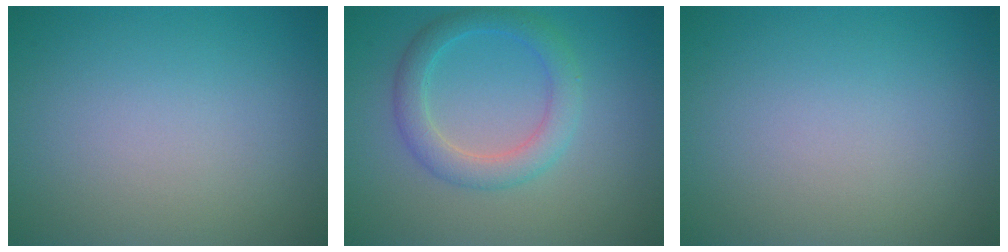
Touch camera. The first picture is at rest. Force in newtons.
{"total": 3.3, "press": 3.3, "slide": 0.1}
{"total": 0.0}